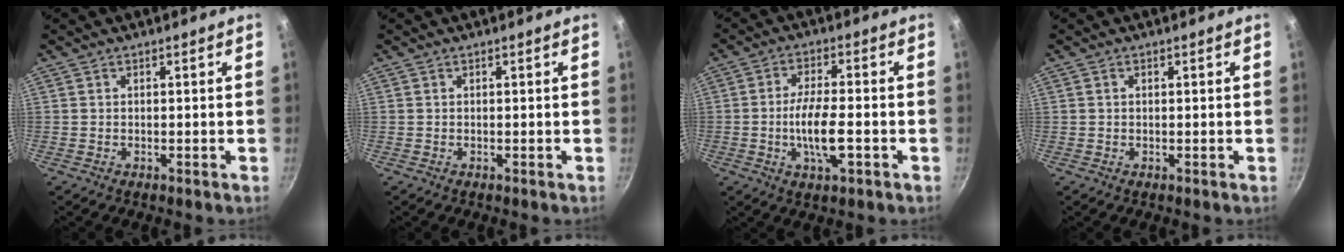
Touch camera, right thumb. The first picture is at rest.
{"total": 0.0}
{"total": 8.8, "force": [-2.3, 2.9, 8.0], "torque": [-0.144, 0.012, -0.046]}
{"total": 0.7, "force": [0.2, 0.4, 0.4], "torque": [-0.007, 0.003, 0.003]}